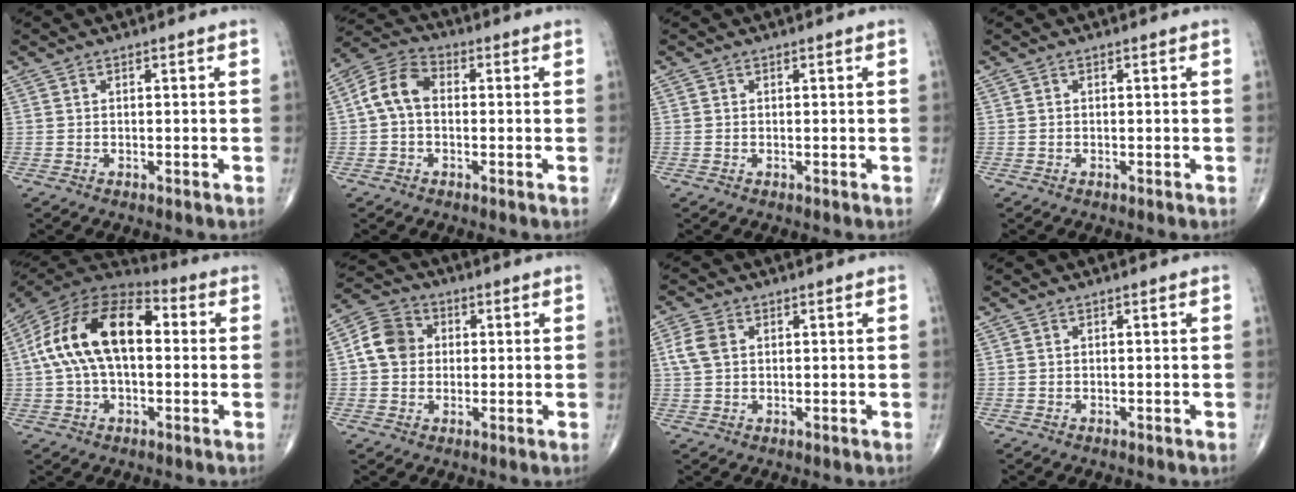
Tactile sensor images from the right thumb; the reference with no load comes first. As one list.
[{"total": 7.8, "force": [0.2, 5.3, 5.8], "torque": [-0.107, 0.026, -0.006]}, {"total": 0.0}, {"total": 0.0}, {"total": 19.7, "force": [2.2, 11.0, 16.1], "torque": [-0.293, 0.042, 0.029]}, {"total": 8.0, "force": [0.7, 6.8, 4.1], "torque": [-0.060, 0.016, 0.003]}, {"total": 4.5, "force": [1.1, 3.1, 3.0], "torque": [-0.069, 0.007, 0.021]}, {"total": 0.0}]